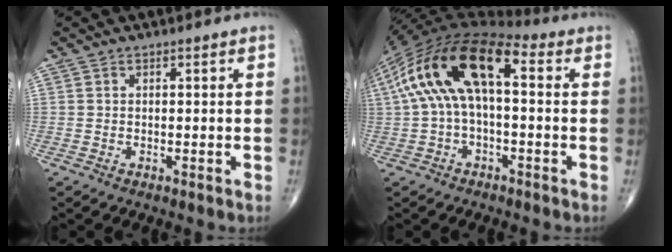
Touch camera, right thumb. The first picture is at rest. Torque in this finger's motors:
{"motor_torque": [0.14, 1.04, 2.04, 0.68, 0.58]}